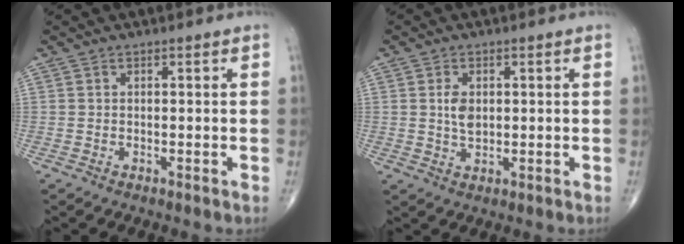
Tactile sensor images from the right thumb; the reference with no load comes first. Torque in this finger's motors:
{"motor_torque": [2.66, 2.16, 0.50, 0.18, 0.00]}